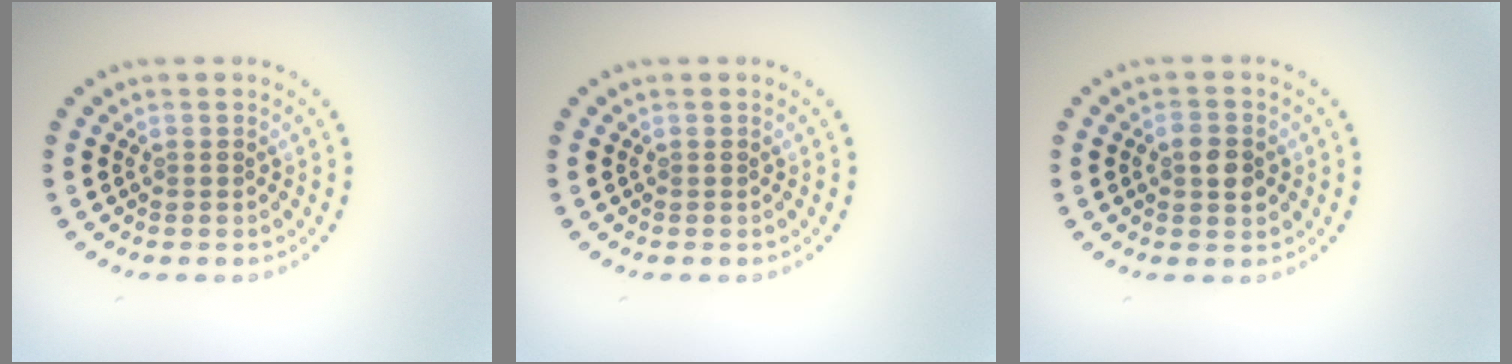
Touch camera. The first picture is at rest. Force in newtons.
{"total": 0.0}
{"total": 2.5, "press": 2.5, "slide": 0.2}